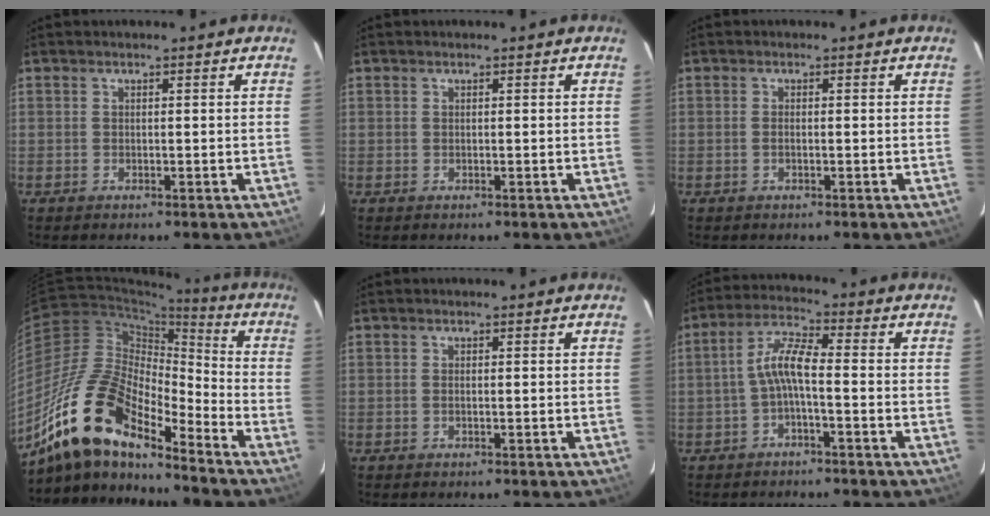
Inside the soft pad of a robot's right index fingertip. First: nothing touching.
{"total": 0.0}
{"total": 0.6, "force": [-0.3, 0.2, 0.5], "torque": [-0.012, 0.001, -0.006]}
{"total": 18.1, "force": [-13.8, 5.5, 10.4], "torque": [-0.188, -0.008, -0.275]}
{"total": 0.0}
{"total": 5.5, "force": [-1.9, 1.0, 5.1], "torque": [-0.116, 0.017, -0.036]}